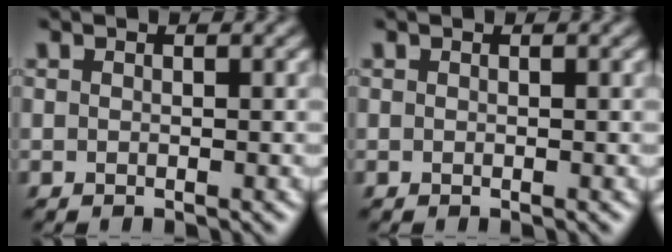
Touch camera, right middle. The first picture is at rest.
{"total": 0.0}